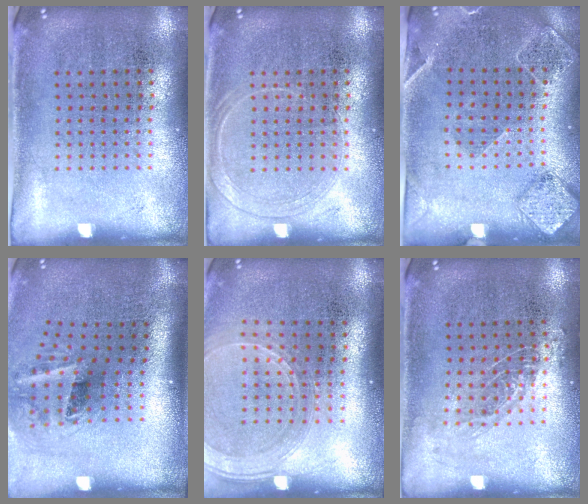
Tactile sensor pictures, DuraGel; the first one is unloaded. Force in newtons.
{"total": 1.2, "press": 1.2, "slide": 0.2}
{"total": 1.6, "press": 1.6, "slide": 0.3}
{"total": 2.2, "press": 1.3, "slide": 1.7}
{"total": 1.7, "press": 1.5, "slide": 0.7}
{"total": 0.9, "press": 0.8, "slide": 0.4}